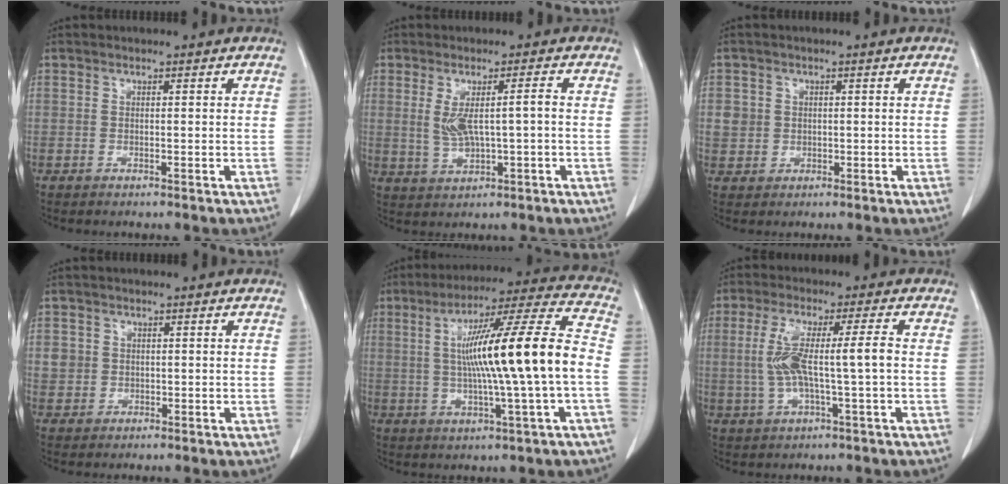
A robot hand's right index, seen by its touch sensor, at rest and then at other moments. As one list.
[{"total": 5.2, "force": [0.2, 1.0, 5.1], "torque": [-0.099, 0.013, 0.015]}, {"total": 3.1, "force": [0.4, 3.0, 0.8], "torque": [-0.006, 0.009, 0.014]}, {"total": 2.8, "force": [0.3, 2.7, 0.6], "torque": [-0.003, 0.010, 0.012]}, {"total": 17.6, "force": [-0.4, -0.5, 17.6], "torque": [-0.288, 0.015, -0.011]}, {"total": 8.5, "force": [-0.1, 0.6, 8.4], "torque": [-0.171, 0.017, 0.000]}]